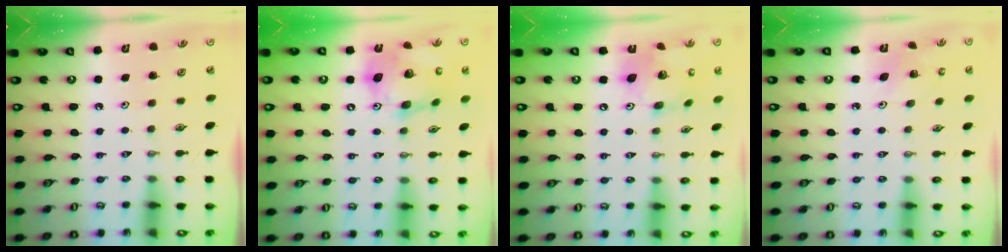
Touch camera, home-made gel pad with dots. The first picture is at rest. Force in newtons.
{"total": 17.9, "press": 17.6, "slide": 3.2}
{"total": 15.4, "press": 15.3, "slide": 1.6}
{"total": 3.3, "press": 3.2, "slide": 0.3}